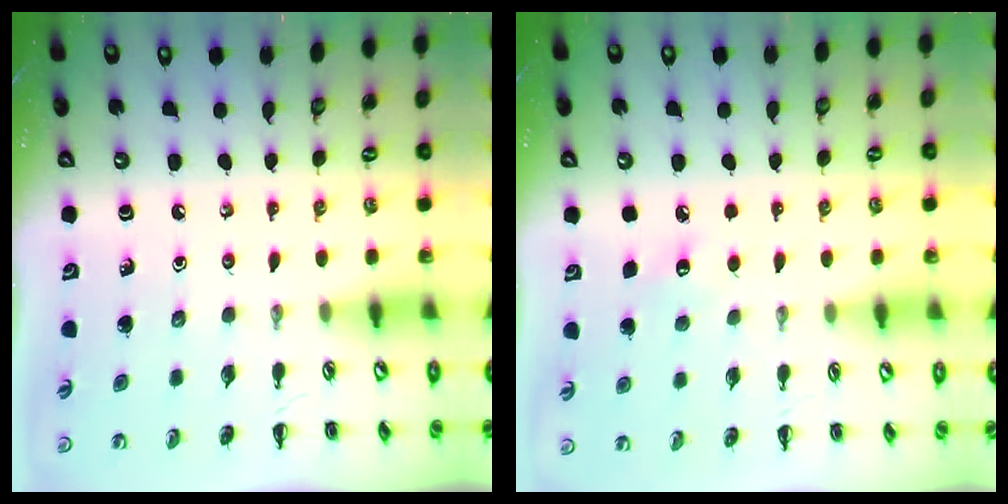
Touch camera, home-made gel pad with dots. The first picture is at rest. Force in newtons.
{"total": 5.4, "press": 5.2, "slide": 1.3}